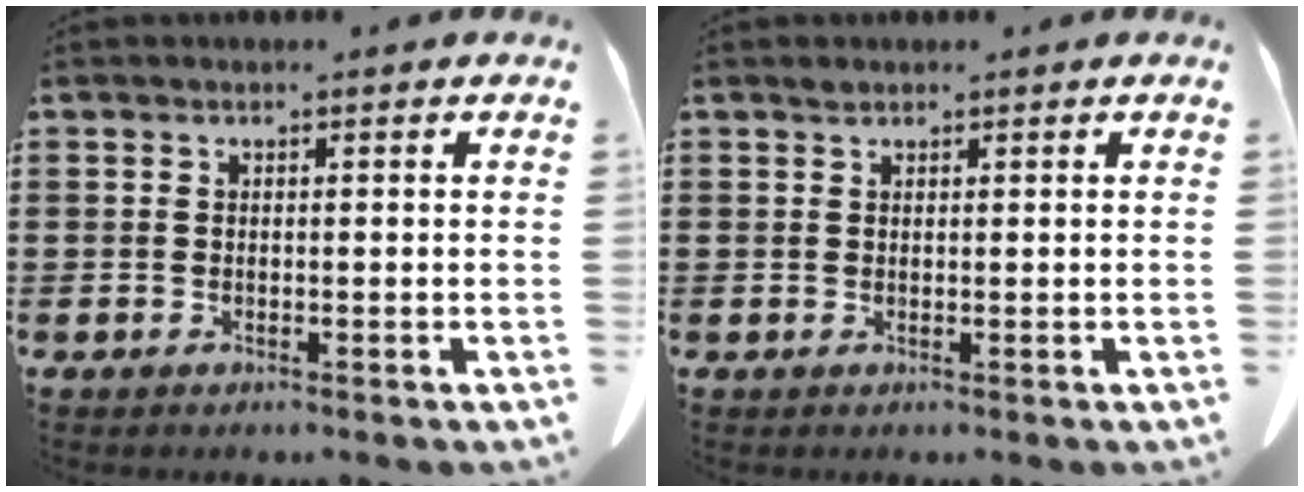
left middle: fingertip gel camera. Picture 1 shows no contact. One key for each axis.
{"total": 0.6, "fx": 0.5, "fy": 0.3, "fz": 0.3, "tx": -0.007, "ty": 0.001, "tz": 0.010}